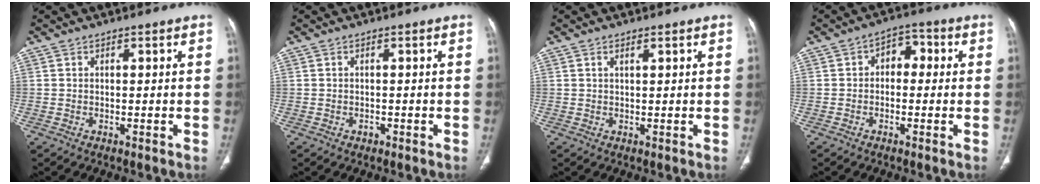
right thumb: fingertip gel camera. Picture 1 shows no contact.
{"total": 0.8, "force": [-0.5, 0.6, 0.3], "torque": [-0.003, 0.001, -0.007]}
{"total": 1.1, "force": [0.6, 0.2, 0.9], "torque": [-0.018, 0.001, 0.012]}
{"total": 5.0, "force": [0.2, 3.5, 3.5], "torque": [-0.026, 0.019, -0.010]}